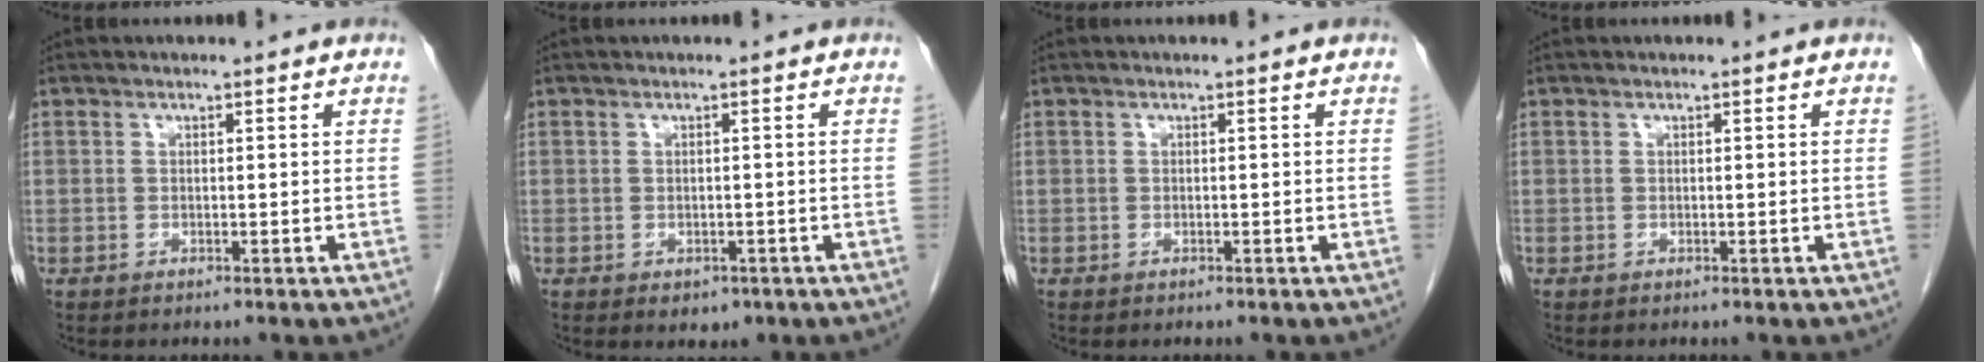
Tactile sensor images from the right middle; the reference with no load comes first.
{"total": 1.9, "force": [-0.9, 1.4, 1.0], "torque": [-0.009, 0.002, -0.002]}
{"total": 0.0}
{"total": 0.0}